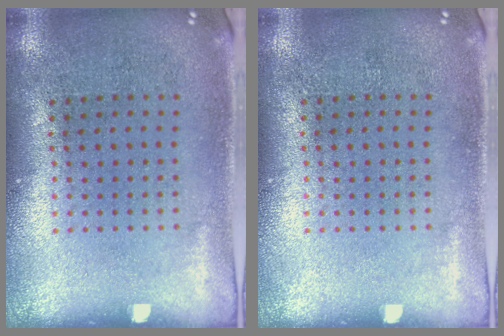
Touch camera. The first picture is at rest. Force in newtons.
{"total": 0.0}